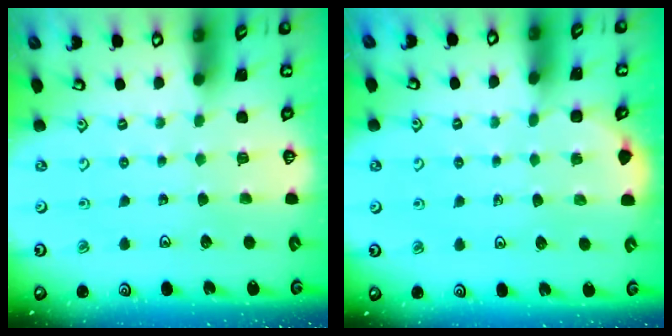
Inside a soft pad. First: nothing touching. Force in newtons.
{"total": 2.3, "press": 2.3, "slide": 0.2}